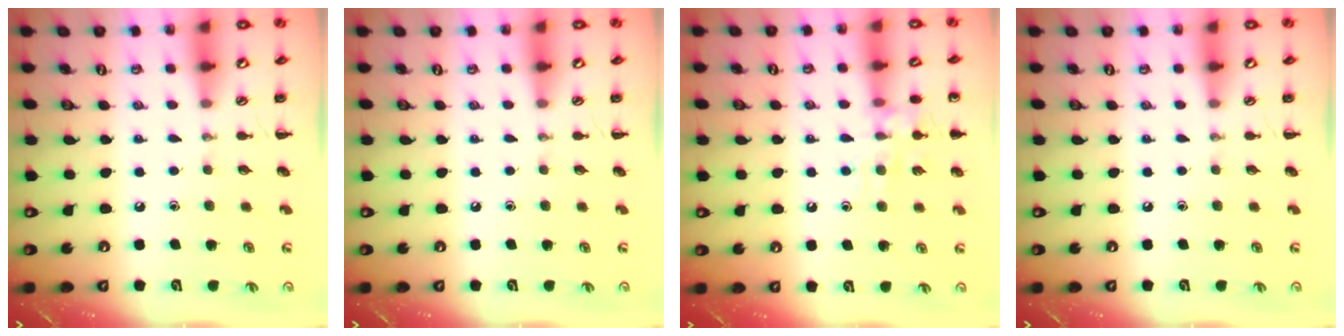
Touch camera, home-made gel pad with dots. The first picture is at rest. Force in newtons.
{"total": 0.0}
{"total": 10.8, "press": 10.7, "slide": 1.4}
{"total": 0.0}